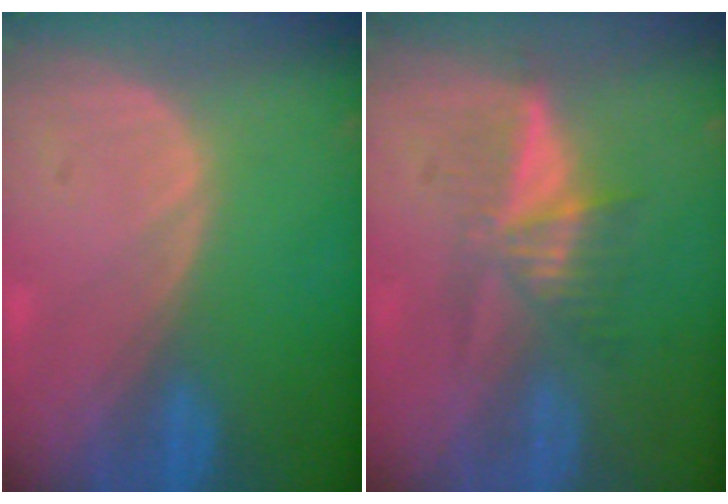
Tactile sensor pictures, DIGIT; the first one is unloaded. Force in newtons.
{"total": 5.2, "press": 4.8, "slide": 1.8}